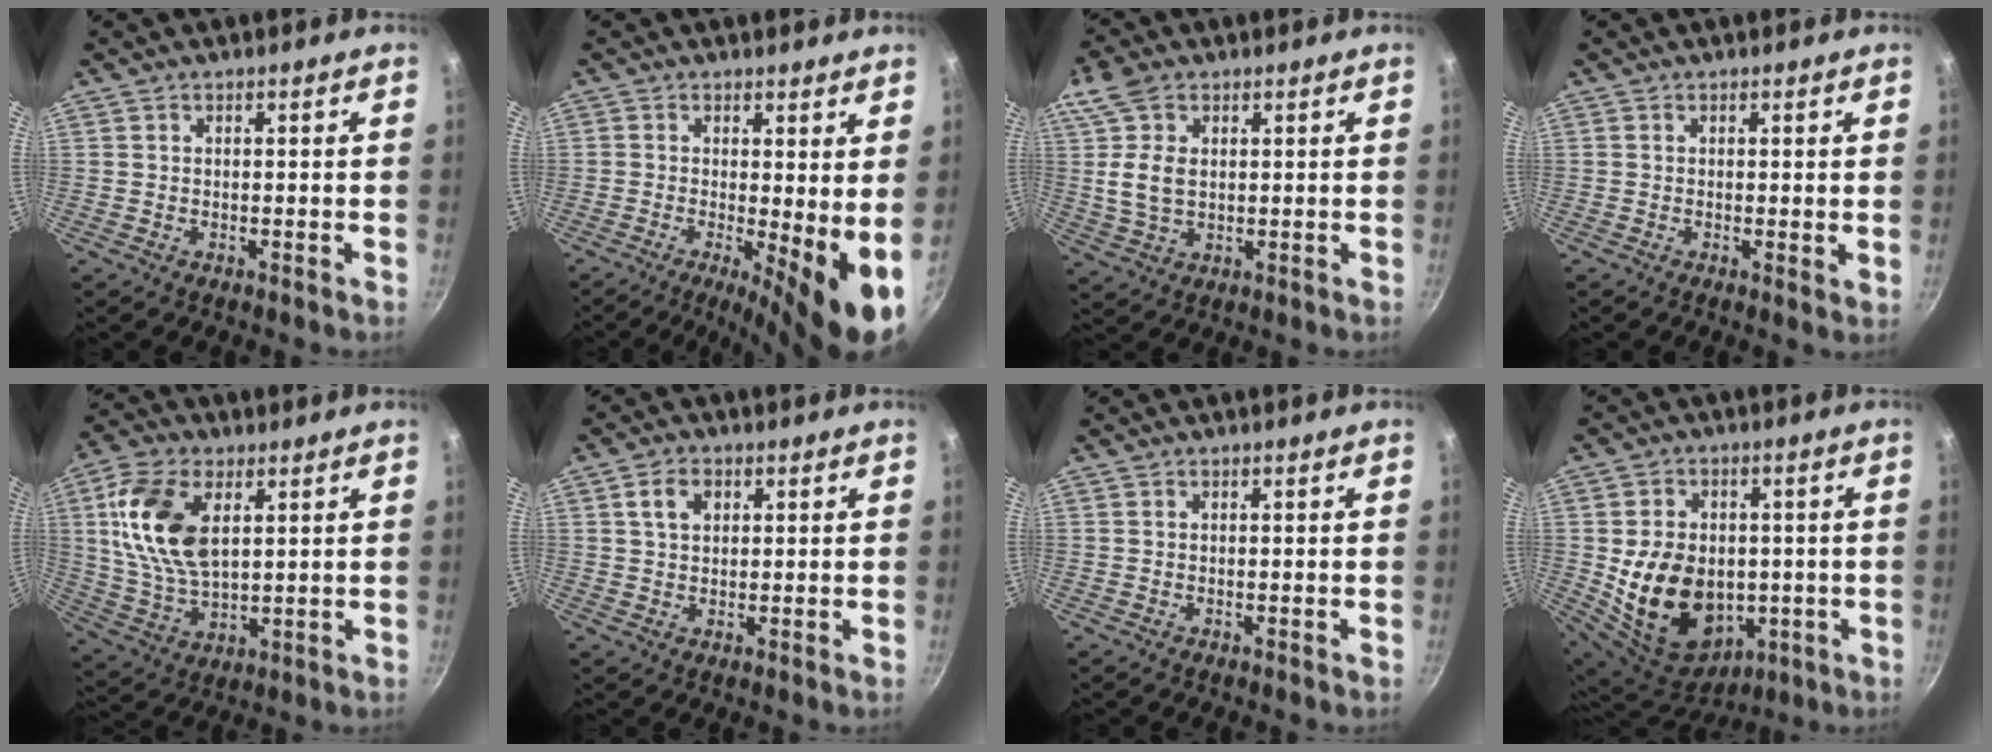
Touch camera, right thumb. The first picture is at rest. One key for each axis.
{"total": 9.1, "fx": -0.8, "fy": 2.0, "fz": 8.8, "tx": -0.124, "ty": -0.016, "tz": -0.014}
{"total": 8.6, "fx": 2.0, "fy": 5.5, "fz": 6.3, "tx": -0.121, "ty": -0.002, "tz": 0.036}
{"total": 1.2, "fx": 0.3, "fy": 0.3, "fz": 1.1, "tx": -0.016, "ty": -0.006, "tz": 0.002}
{"total": 15.4, "fx": 4.4, "fy": 8.7, "fz": 11.9, "tx": -0.222, "ty": -0.009, "tz": 0.089}
{"total": 4.4, "fx": 1.5, "fy": 3.1, "fz": 2.7, "tx": -0.036, "ty": 0.002, "tz": 0.025}
{"total": 0.0}
{"total": 19.0, "fx": -1.6, "fy": 14.3, "fz": 12.4, "tx": -0.202, "ty": -0.003, "tz": -0.002}